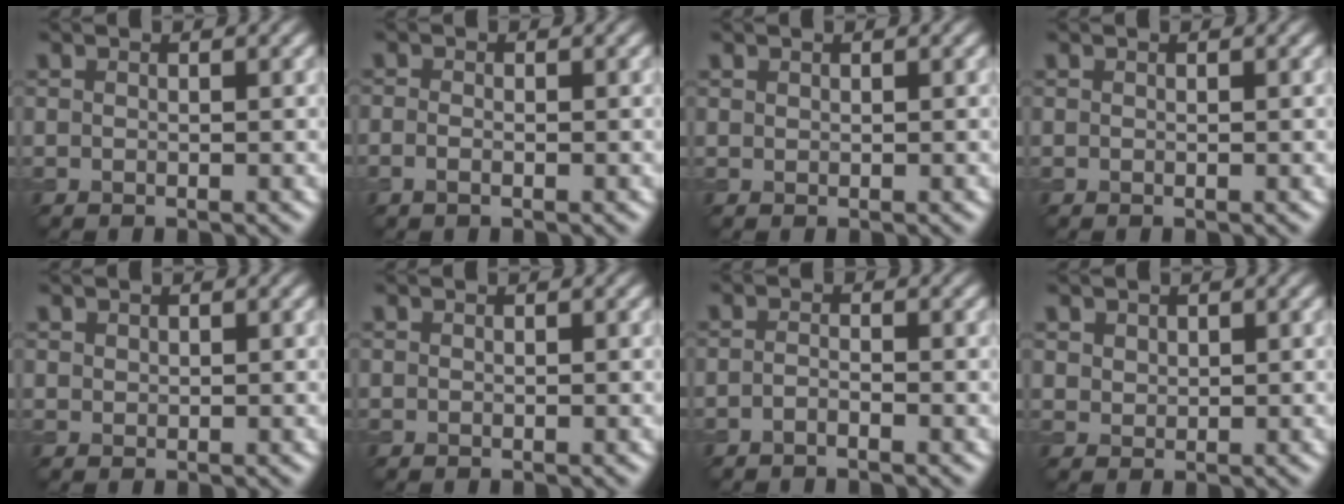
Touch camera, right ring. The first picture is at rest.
{"total": 0.9, "force": [-0.4, 0.5, 0.7], "torque": [-0.018, -0.003, -0.010]}
{"total": 0.0}
{"total": 0.0}
{"total": 0.5, "force": [0.4, 0.3, 0.0], "torque": [-0.001, -0.001, 0.010]}
{"total": 0.0}
{"total": 1.0, "force": [-0.7, 0.2, 0.6], "torque": [-0.014, 0.000, -0.015]}
{"total": 1.2, "force": [0.8, 0.9, 0.3], "torque": [-0.008, -0.004, 0.021]}